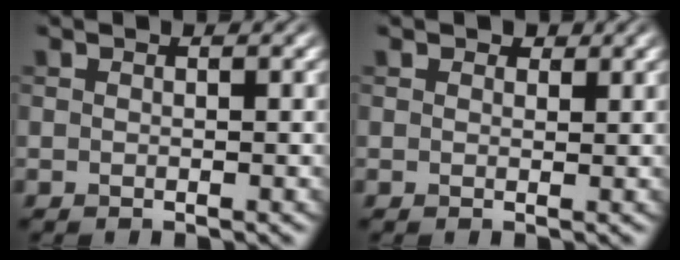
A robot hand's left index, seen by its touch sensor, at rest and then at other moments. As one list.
[{"total": 1.0, "force": [0.7, 0.6, 0.4], "torque": [-0.005, -0.003, 0.007]}]